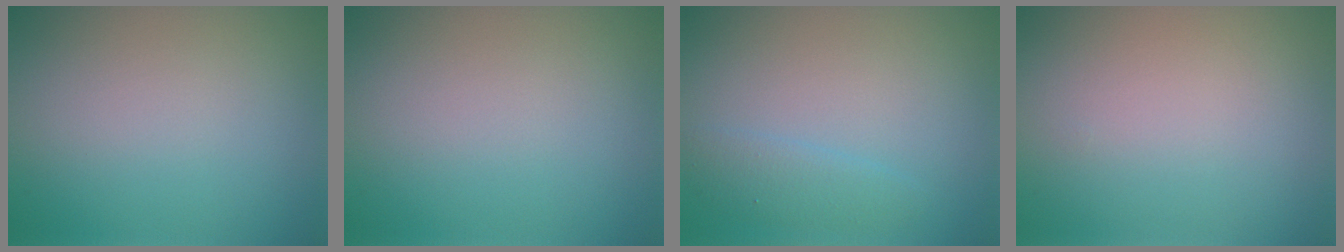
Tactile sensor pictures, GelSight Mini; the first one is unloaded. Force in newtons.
{"total": 0.0}
{"total": 1.7, "press": 1.7, "slide": 0.2}
{"total": 0.0}